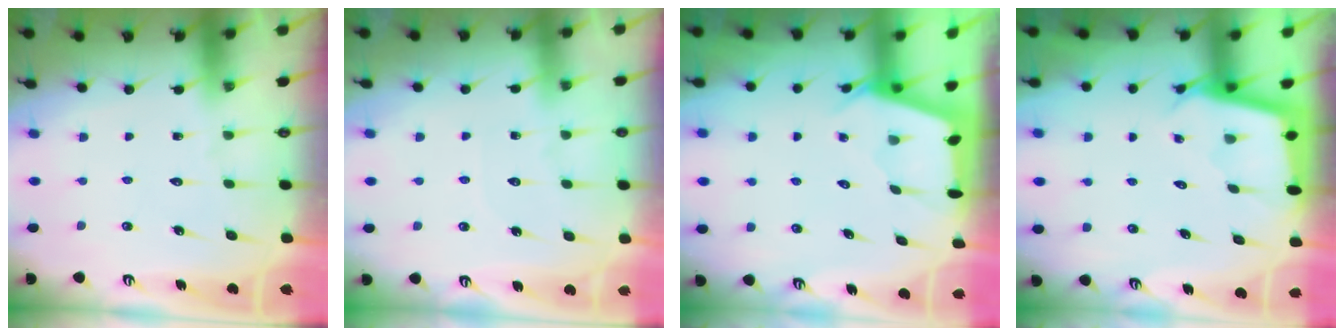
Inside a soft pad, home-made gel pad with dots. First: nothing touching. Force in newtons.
{"total": 2.9, "press": 2.8, "slide": 0.4}
{"total": 2.6, "press": 2.5, "slide": 0.3}
{"total": 2.2, "press": 2.2, "slide": 0.2}